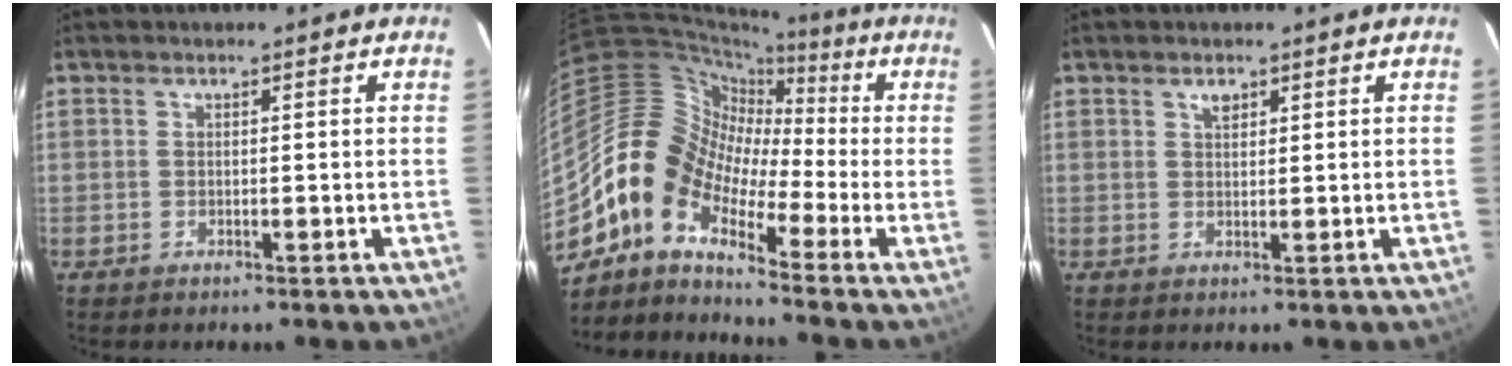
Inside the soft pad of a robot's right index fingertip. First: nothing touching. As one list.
[{"total": 10.4, "force": [-6.0, 6.3, 5.8], "torque": [-0.098, 0.029, -0.146]}, {"total": 1.8, "force": [1.1, 0.9, 0.9], "torque": [-0.015, 0.004, 0.021]}]